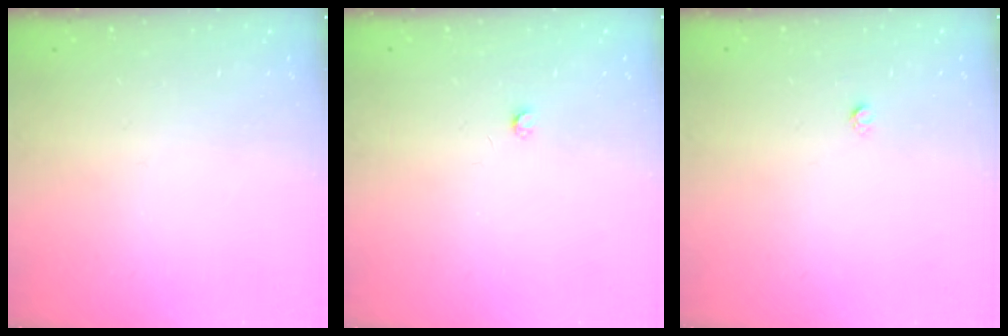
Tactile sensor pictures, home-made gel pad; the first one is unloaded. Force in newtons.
{"total": 2.5, "press": 2.5, "slide": 0.4}
{"total": 1.6, "press": 1.5, "slide": 0.1}